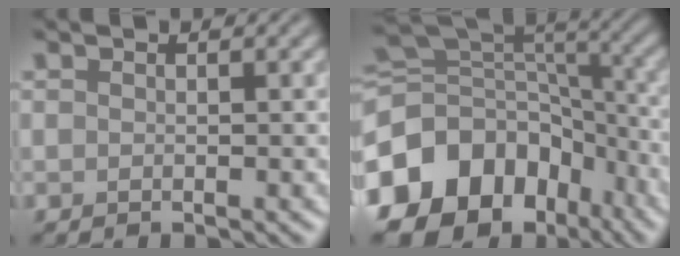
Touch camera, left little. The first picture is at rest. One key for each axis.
{"total": 15.3, "fx": -7.4, "fy": 11.3, "fz": 7.3, "tx": -0.170, "ty": 0.006, "tz": -0.119}